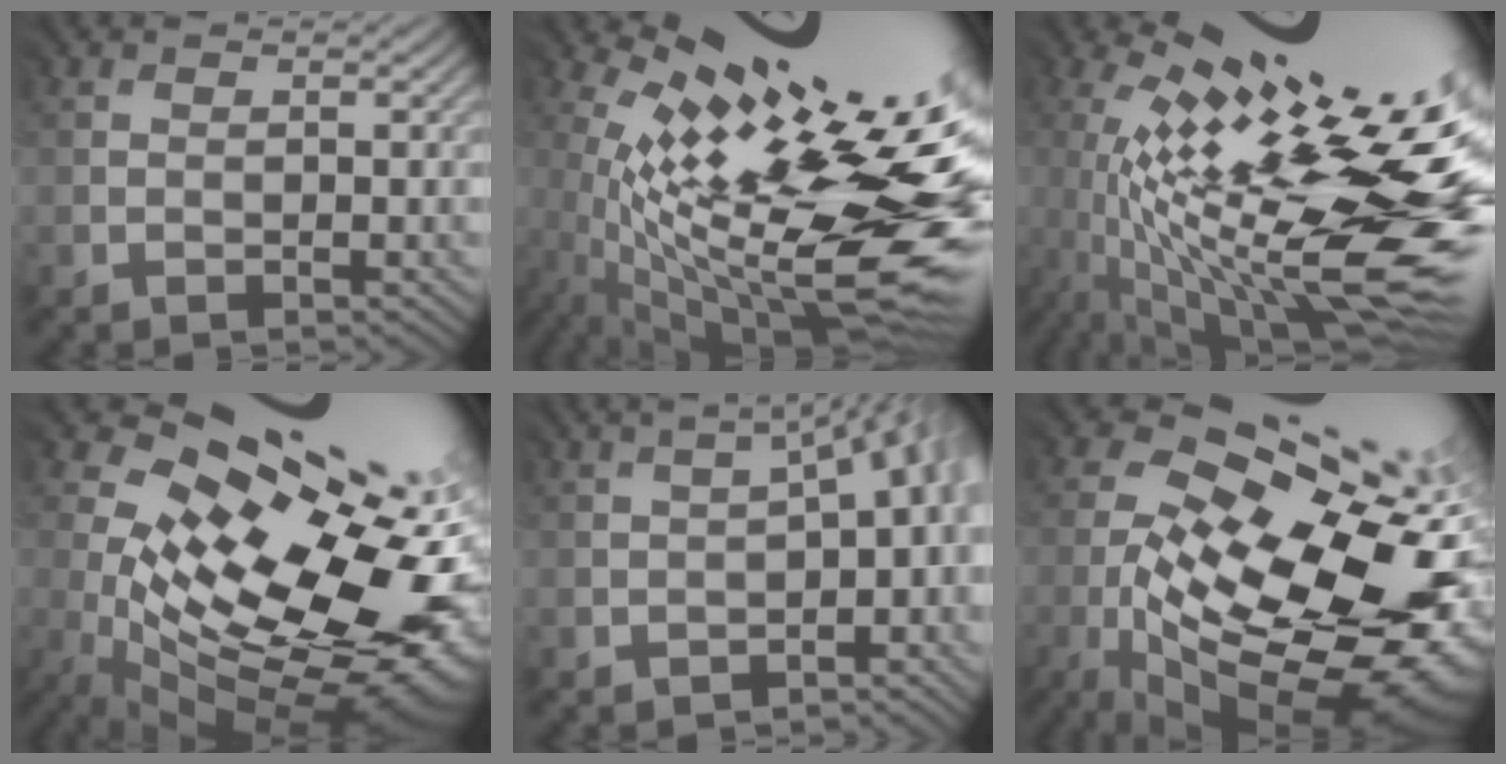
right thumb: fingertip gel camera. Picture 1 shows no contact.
{"total": 16.8, "force": [-0.2, 6.0, 15.7], "torque": [-0.252, -0.009, 0.002]}
{"total": 17.2, "force": [-2.1, 5.0, 16.3], "torque": [-0.255, -0.005, -0.032]}
{"total": 17.1, "force": [-0.3, 8.9, 14.7], "torque": [-0.220, -0.014, 0.023]}
{"total": 7.0, "force": [-2.7, 3.1, 5.6], "torque": [-0.053, -0.012, -0.024]}
{"total": 18.3, "force": [-4.9, 8.4, 15.5], "torque": [-0.228, -0.010, -0.059]}